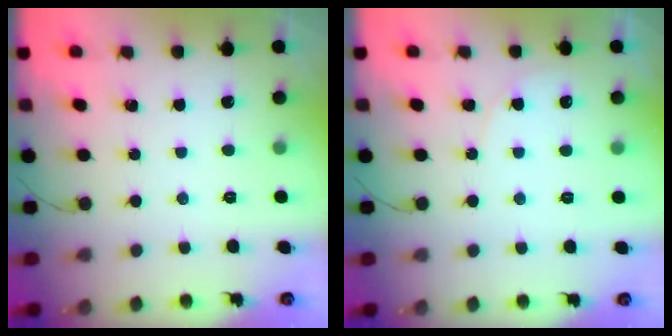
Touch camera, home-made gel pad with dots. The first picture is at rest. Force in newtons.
{"total": 3.8, "press": 3.7, "slide": 0.5}